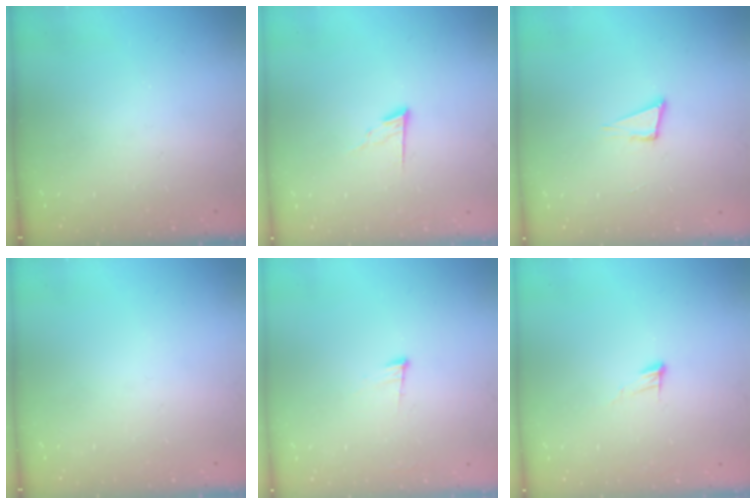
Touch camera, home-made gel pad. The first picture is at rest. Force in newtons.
{"total": 5.7, "press": 5.7, "slide": 0.6}
{"total": 5.1, "press": 3.9, "slide": 3.2}
{"total": 0.0}
{"total": 6.5, "press": 6.4, "slide": 1.4}
{"total": 4.2, "press": 4.2, "slide": 0.4}